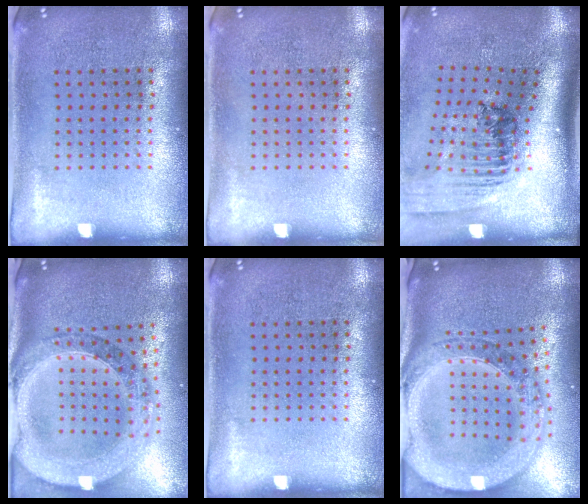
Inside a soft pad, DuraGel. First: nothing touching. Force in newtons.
{"total": 0.0}
{"total": 2.3, "press": 1.6, "slide": 1.6}
{"total": 2.3, "press": 2.1, "slide": 1.0}
{"total": 0.0}
{"total": 3.9, "press": 3.0, "slide": 2.5}